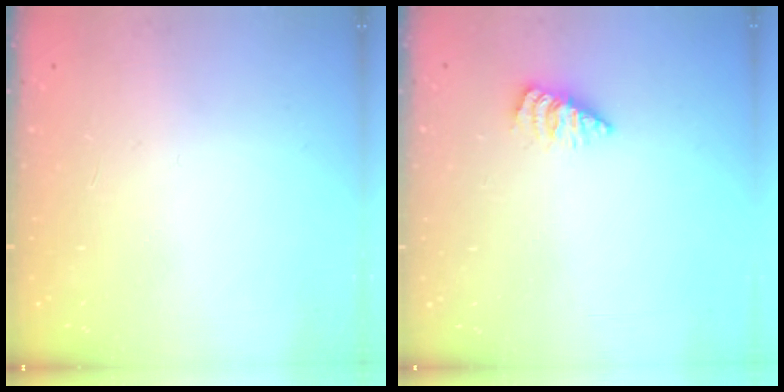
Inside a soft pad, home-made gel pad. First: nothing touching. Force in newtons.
{"total": 2.8, "press": 2.7, "slide": 0.3}